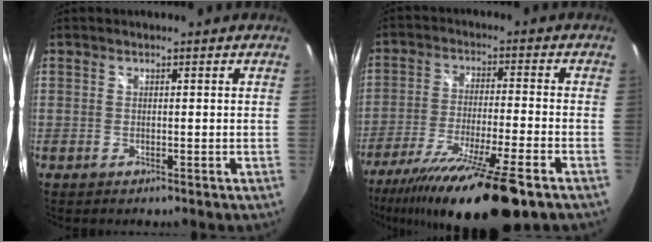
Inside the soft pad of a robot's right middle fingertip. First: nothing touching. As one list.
[{"total": 18.7, "force": [-13.9, 0.1, 12.5], "torque": [-0.236, -0.050, -0.235]}]